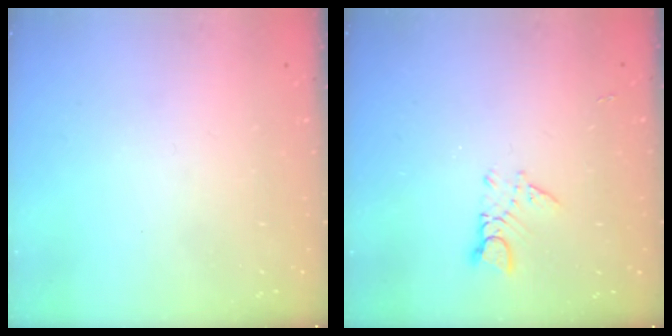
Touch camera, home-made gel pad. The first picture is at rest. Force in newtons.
{"total": 2.7, "press": 2.7, "slide": 0.3}